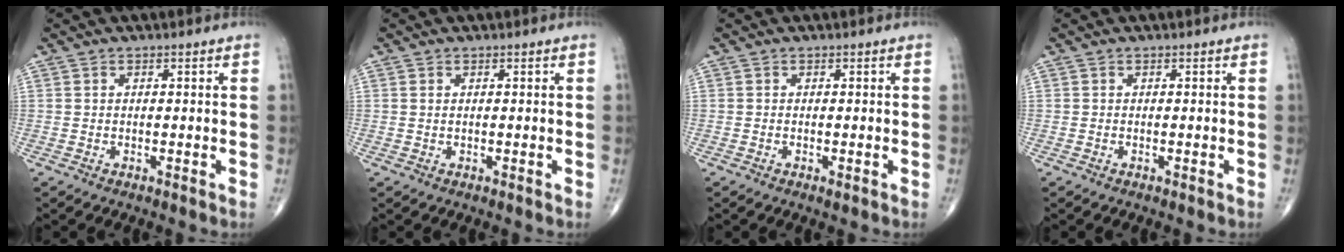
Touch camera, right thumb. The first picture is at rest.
{"total": 0.0}
{"total": 0.6, "force": [-0.2, 0.2, 0.5], "torque": [-0.011, -0.003, -0.003]}
{"total": 0.0}